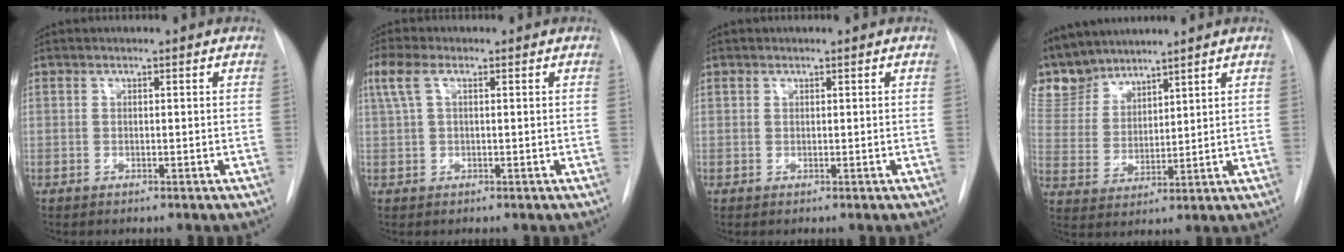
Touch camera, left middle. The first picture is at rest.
{"total": 2.5, "force": [1.1, 0.8, 2.0], "torque": [-0.064, 0.022, 0.030]}
{"total": 1.3, "force": [-0.2, -0.5, -1.2], "torque": [0.026, -0.007, -0.003]}
{"total": 8.8, "force": [8.4, 2.3, 0.5], "torque": [-0.026, 0.003, 0.187]}